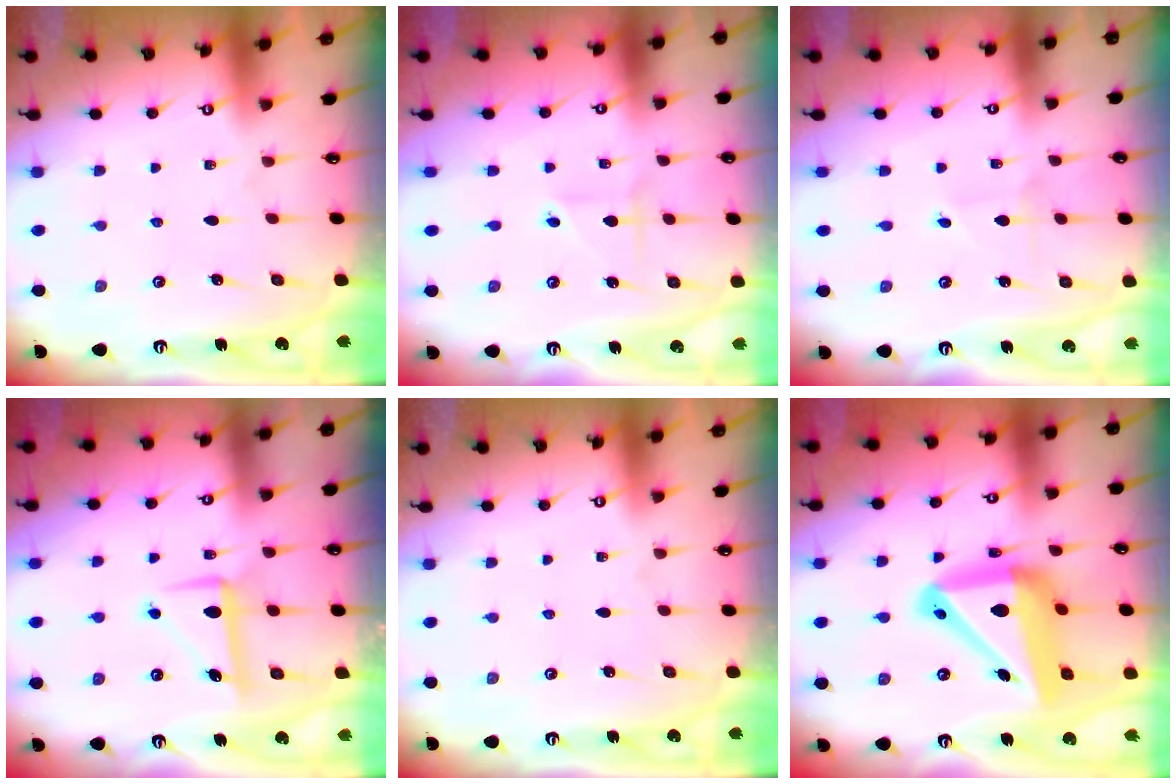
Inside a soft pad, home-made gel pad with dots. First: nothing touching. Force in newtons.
{"total": 1.8, "press": 1.7, "slide": 0.7}
{"total": 1.5, "press": 1.4, "slide": 0.2}
{"total": 8.1, "press": 8.1, "slide": 0.7}
{"total": 0.0}
{"total": 19.6, "press": 19.5, "slide": 2.0}